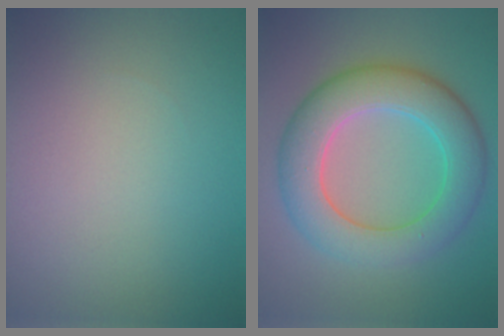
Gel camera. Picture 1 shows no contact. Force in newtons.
{"total": 7.4, "press": 7.4, "slide": 0.1}